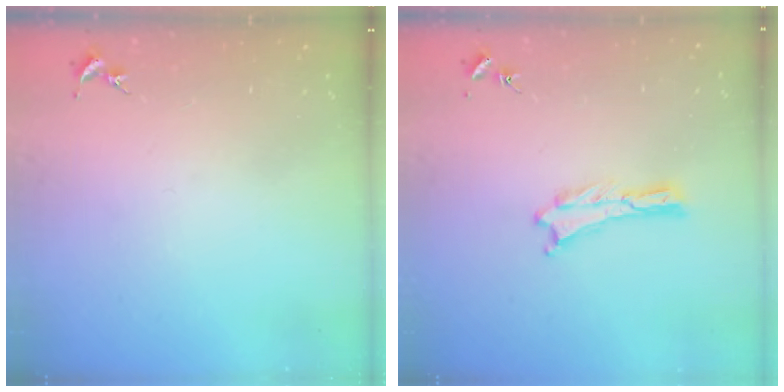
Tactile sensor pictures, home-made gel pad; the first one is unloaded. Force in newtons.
{"total": 0.0}